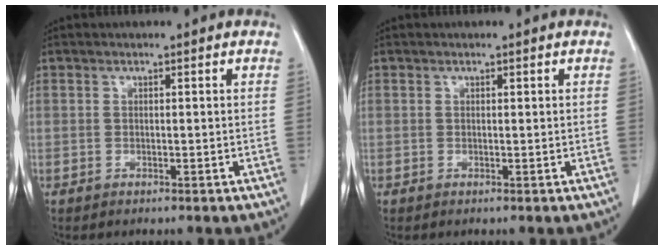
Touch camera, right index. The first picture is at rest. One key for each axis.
{"total": 0.0}